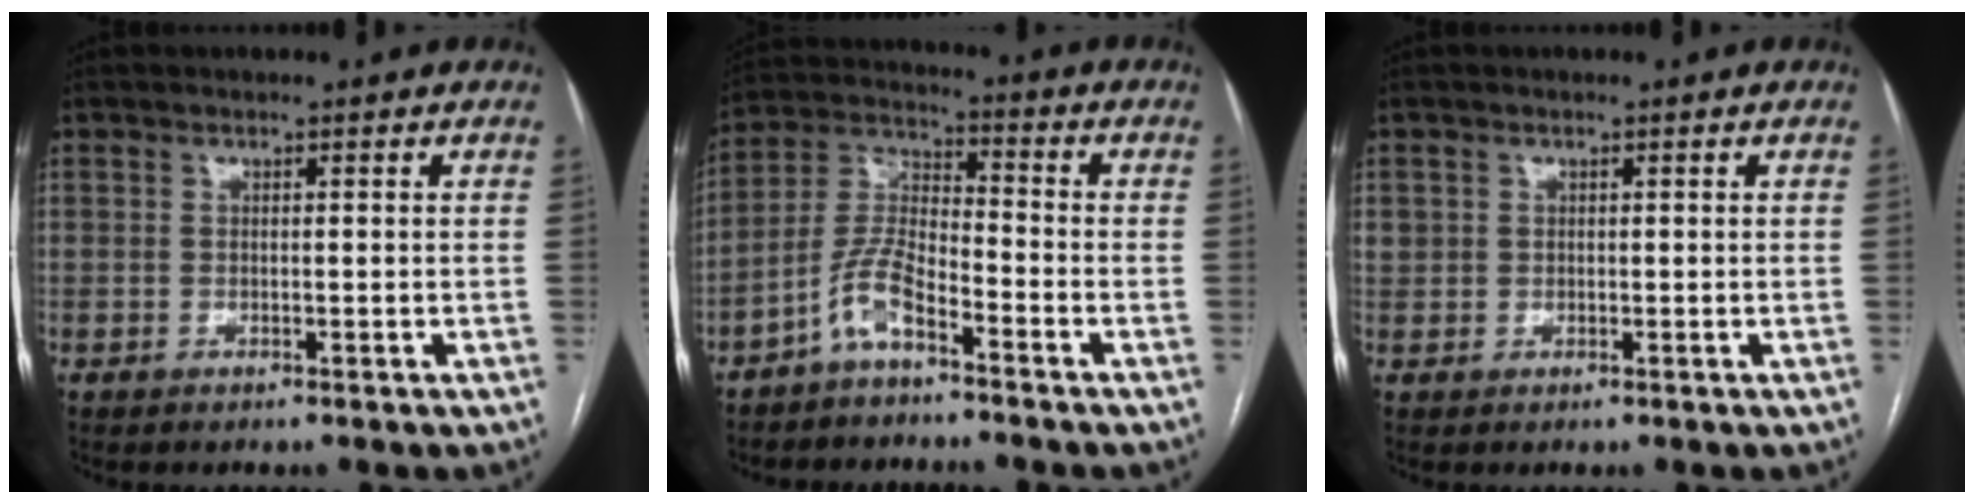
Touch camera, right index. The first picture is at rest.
{"total": 7.1, "force": [-4.6, 1.9, 5.1], "torque": [-0.123, 0.009, -0.095]}
{"total": 1.8, "force": [0.6, 1.7, 0.2], "torque": [0.009, 0.011, 0.013]}